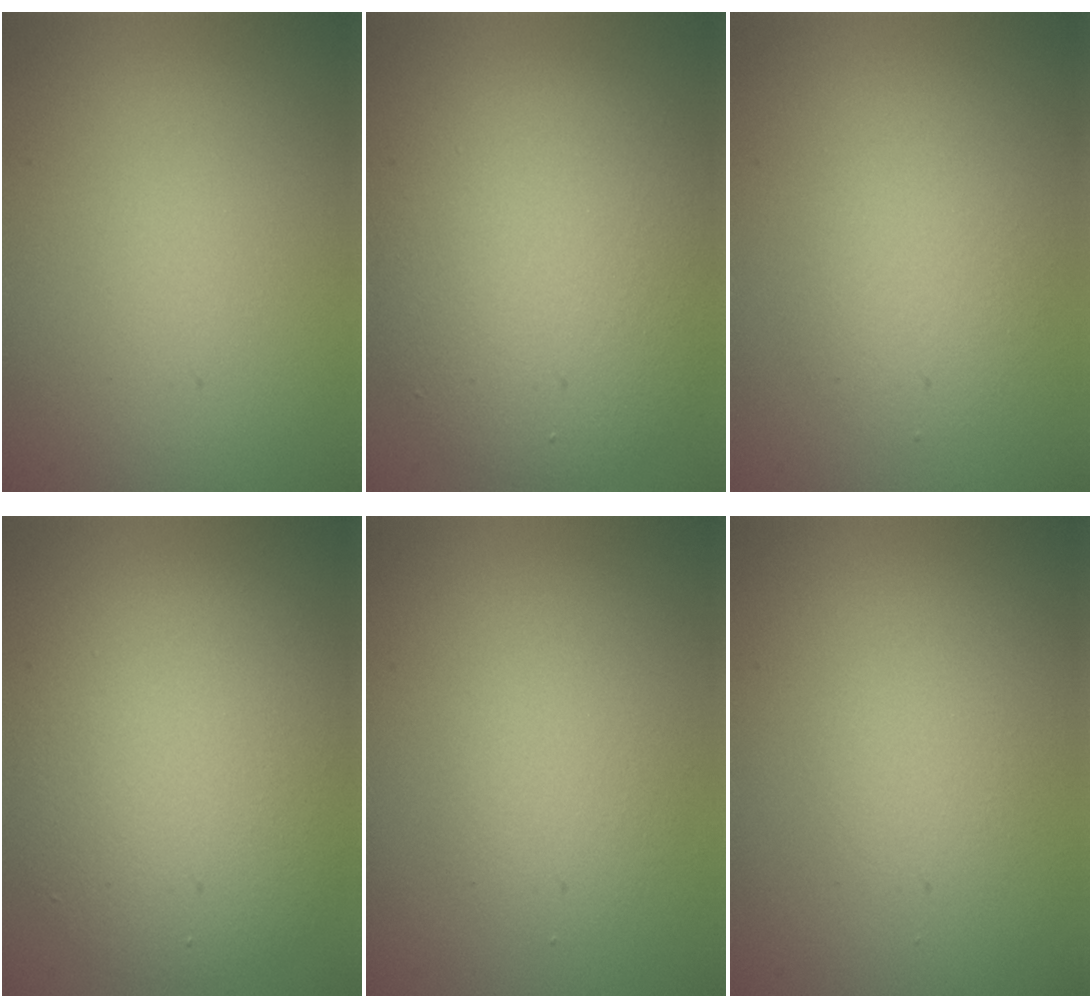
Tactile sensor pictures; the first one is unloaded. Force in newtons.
{"total": 7.2, "press": 7.2, "slide": 0.5}
{"total": 2.8, "press": 2.8, "slide": 0.1}
{"total": 6.7, "press": 6.7, "slide": 0.3}
{"total": 2.1, "press": 2.1, "slide": 0.1}
{"total": 1.4, "press": 1.4, "slide": 0.1}